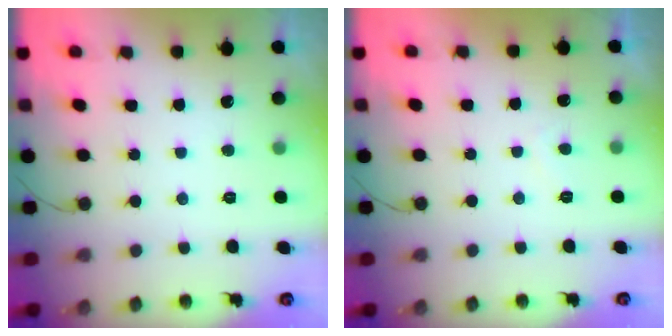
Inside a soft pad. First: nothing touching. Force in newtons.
{"total": 1.1, "press": 0.8, "slide": 0.7}